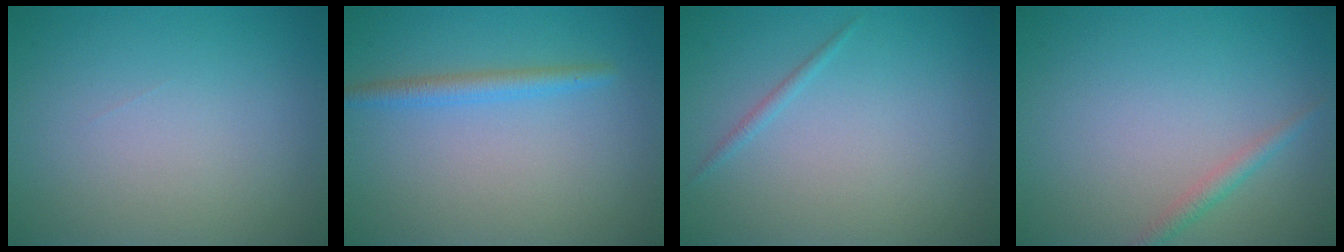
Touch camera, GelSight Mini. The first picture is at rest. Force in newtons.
{"total": 1.9, "press": 1.9, "slide": 0.2}
{"total": 0.7, "press": 0.7, "slide": 0.1}
{"total": 1.3, "press": 1.3, "slide": 0.0}